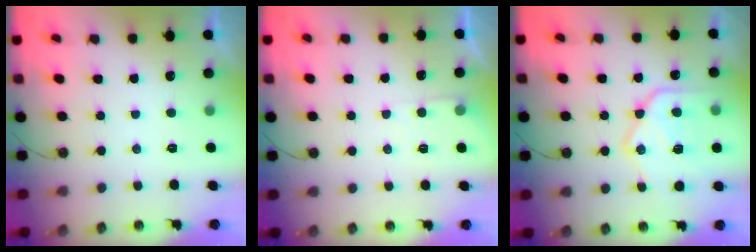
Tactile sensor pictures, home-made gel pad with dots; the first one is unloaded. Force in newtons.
{"total": 3.8, "press": 3.7, "slide": 0.6}
{"total": 18.1, "press": 18.0, "slide": 1.4}